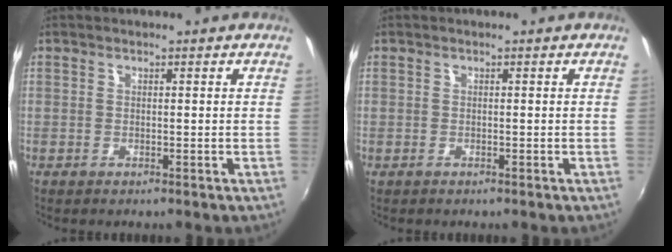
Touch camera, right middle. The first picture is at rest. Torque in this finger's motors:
{"motor_torque": [-0.18, -0.12, -0.03, 0.01]}